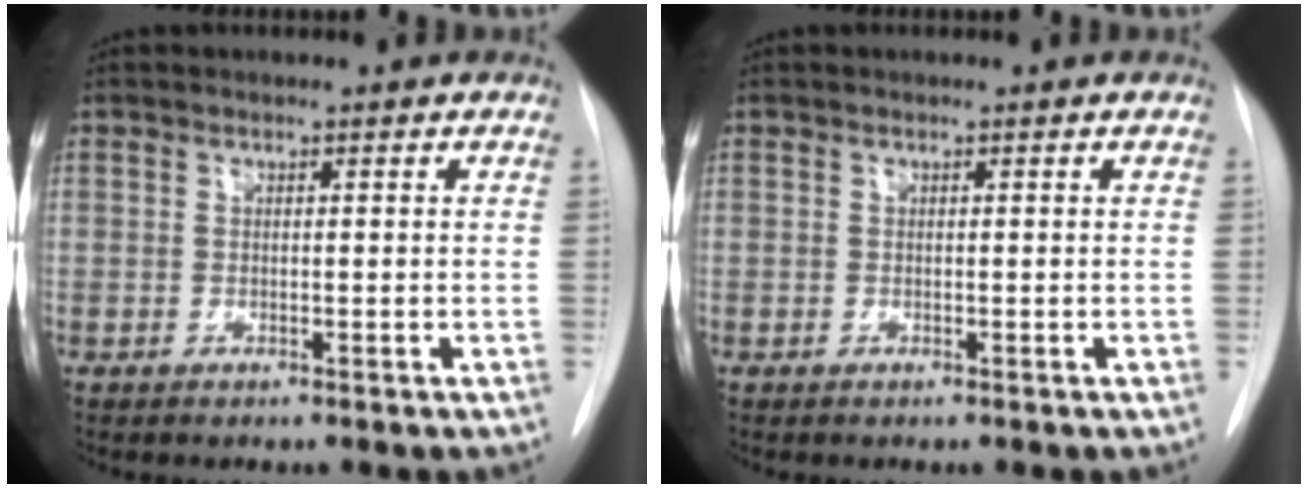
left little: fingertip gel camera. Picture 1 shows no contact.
{"total": 0.0}